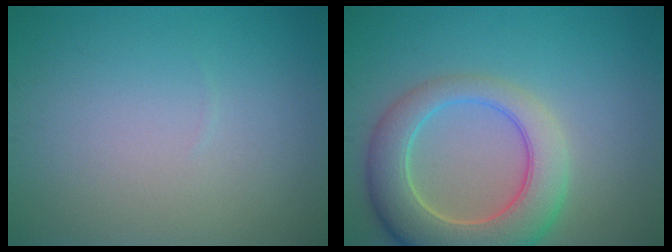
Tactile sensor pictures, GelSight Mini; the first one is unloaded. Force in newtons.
{"total": 7.8, "press": 7.8, "slide": 0.9}